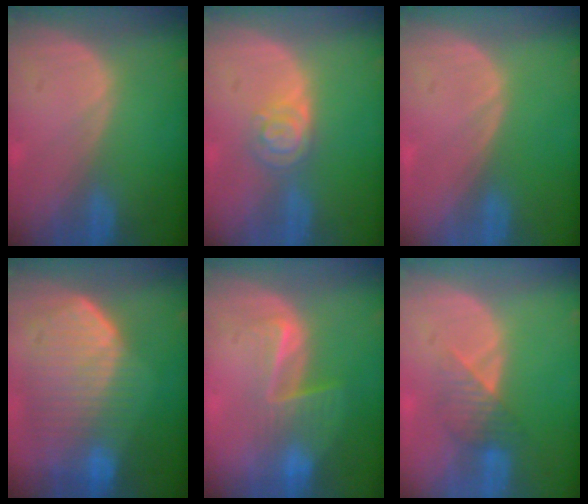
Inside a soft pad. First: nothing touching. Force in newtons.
{"total": 4.6, "press": 4.0, "slide": 2.3}
{"total": 0.0}
{"total": 10.7, "press": 9.4, "slide": 5.2}
{"total": 6.6, "press": 5.6, "slide": 3.5}
{"total": 4.0, "press": 3.6, "slide": 1.7}